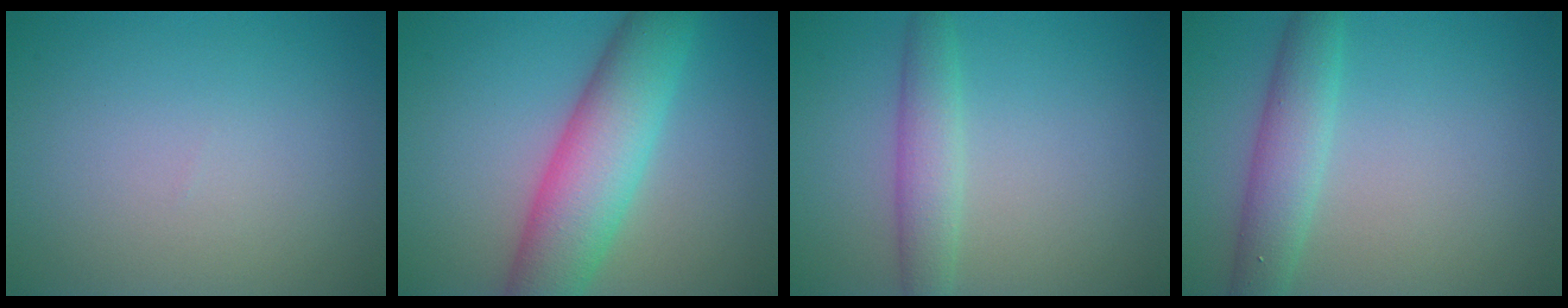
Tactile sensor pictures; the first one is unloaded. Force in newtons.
{"total": 8.2, "press": 8.2, "slide": 0.2}
{"total": 3.0, "press": 3.0, "slide": 0.0}
{"total": 3.8, "press": 3.8, "slide": 0.1}